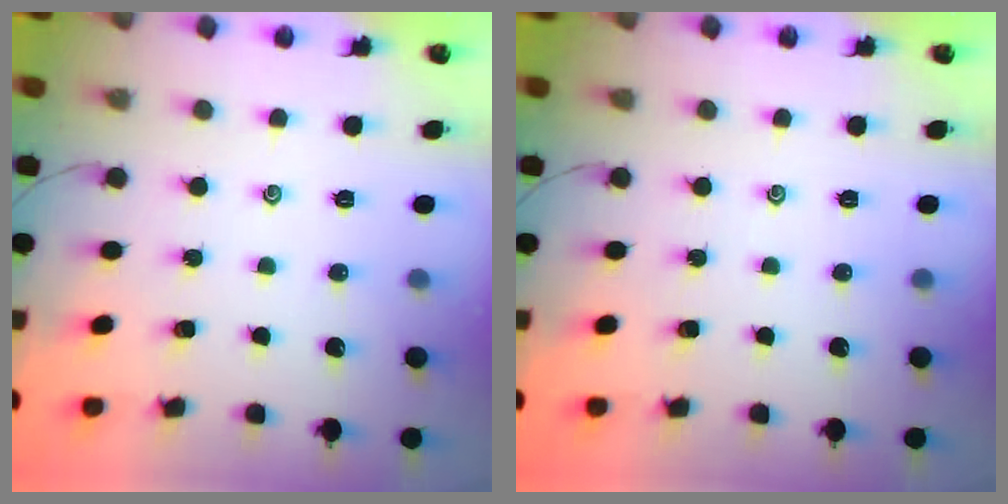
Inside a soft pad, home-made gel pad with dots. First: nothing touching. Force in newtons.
{"total": 0.0}